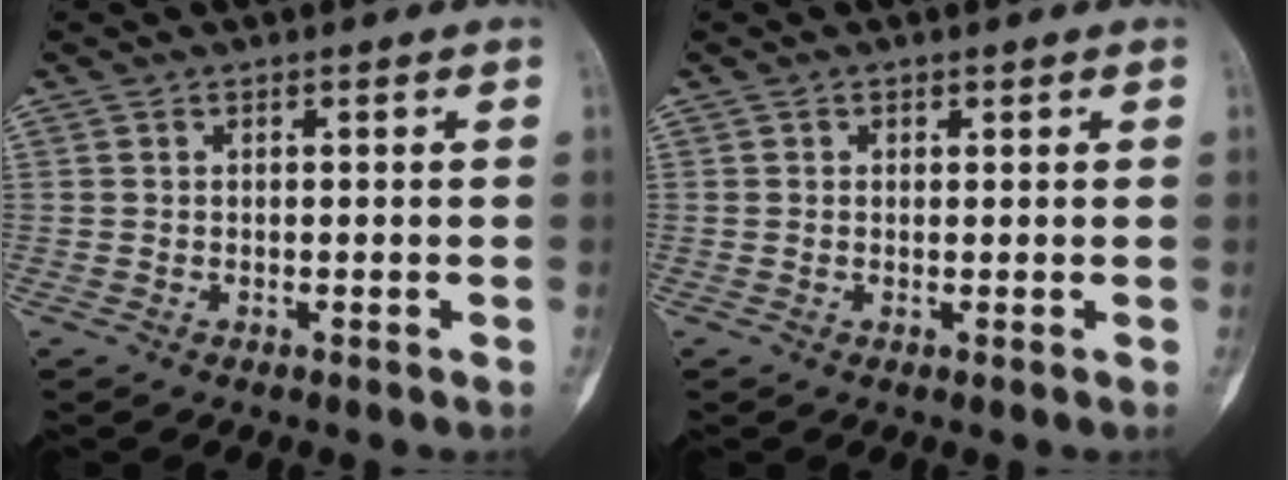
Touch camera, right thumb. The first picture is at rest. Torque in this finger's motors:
{"motor_torque": [-0.59, 0.31, 0.19, 0.06, 0.04]}